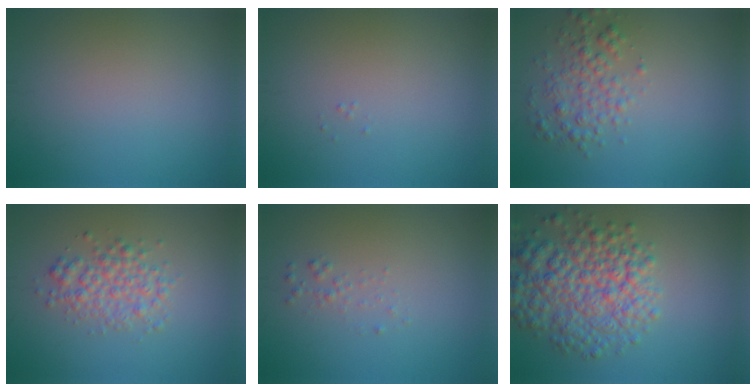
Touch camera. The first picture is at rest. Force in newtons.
{"total": 0.0}
{"total": 2.9, "press": 2.9, "slide": 0.1}
{"total": 3.2, "press": 3.2, "slide": 0.1}
{"total": 0.8, "press": 0.8, "slide": 0.1}
{"total": 7.8, "press": 7.8, "slide": 0.3}